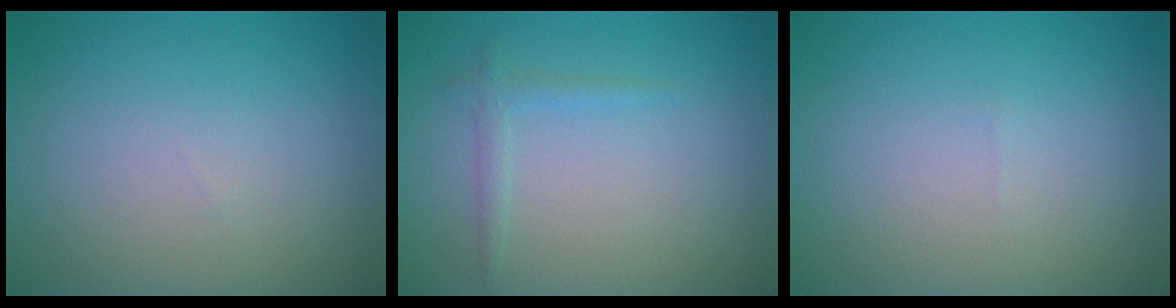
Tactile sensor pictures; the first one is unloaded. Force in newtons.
{"total": 1.1, "press": 1.1, "slide": 0.1}
{"total": 0.0}